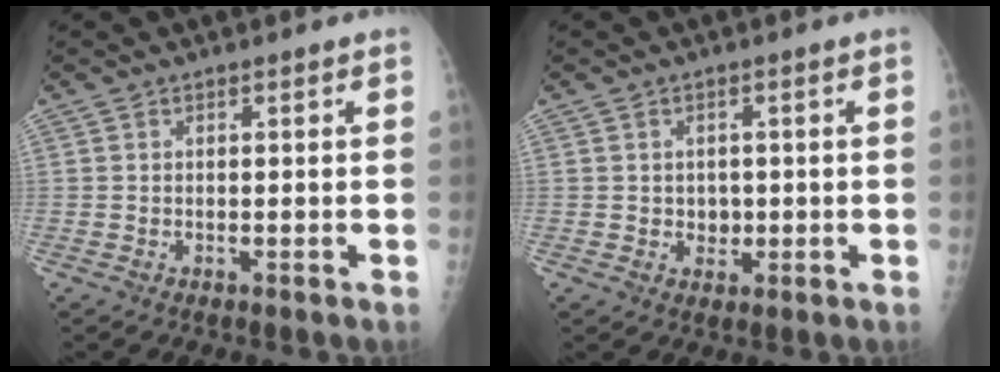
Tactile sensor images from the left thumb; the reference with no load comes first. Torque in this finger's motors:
{"motor_torque": [-0.25, -0.25, 0.20, 0.24, 0.01]}